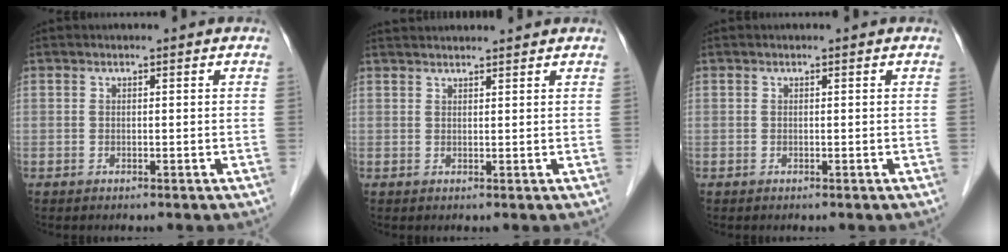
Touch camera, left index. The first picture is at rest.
{"total": 6.3, "force": [6.1, 0.3, 1.7], "torque": [-0.022, 0.038, 0.082]}
{"total": 0.0}